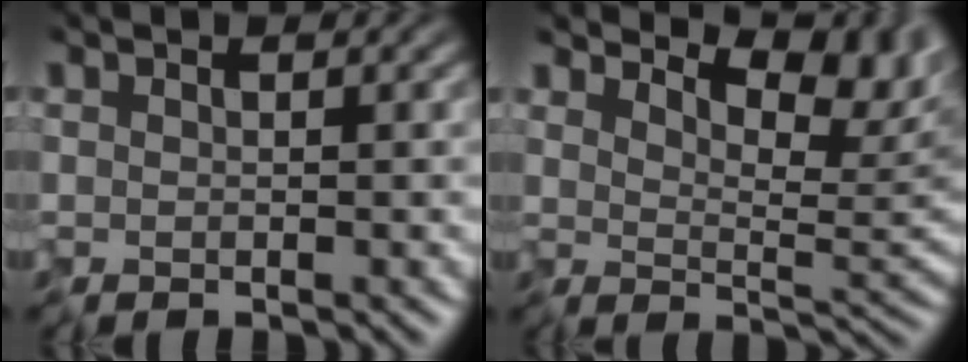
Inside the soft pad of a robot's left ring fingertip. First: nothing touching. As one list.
[{"total": 8.2, "force": [5.8, 2.8, 5.0], "torque": [-0.073, -0.003, 0.083]}]